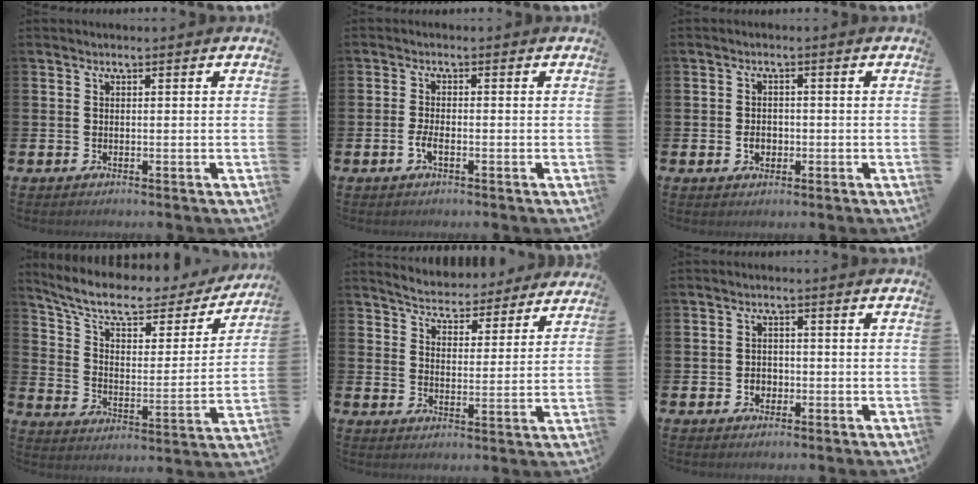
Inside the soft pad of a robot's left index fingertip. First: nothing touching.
{"total": 2.0, "force": [-0.8, 0.7, 1.7], "torque": [-0.034, 0.002, -0.015]}
{"total": 2.1, "force": [-0.4, 1.6, 1.3], "torque": [-0.013, 0.001, -0.013]}
{"total": 9.9, "force": [8.2, 3.1, 4.5], "torque": [-0.108, -0.052, 0.135]}
{"total": 5.2, "force": [5.1, 0.8, 0.0], "torque": [-0.019, -0.043, 0.086]}
{"total": 1.9, "force": [-0.5, 1.7, 0.7], "torque": [-0.003, 0.001, -0.017]}